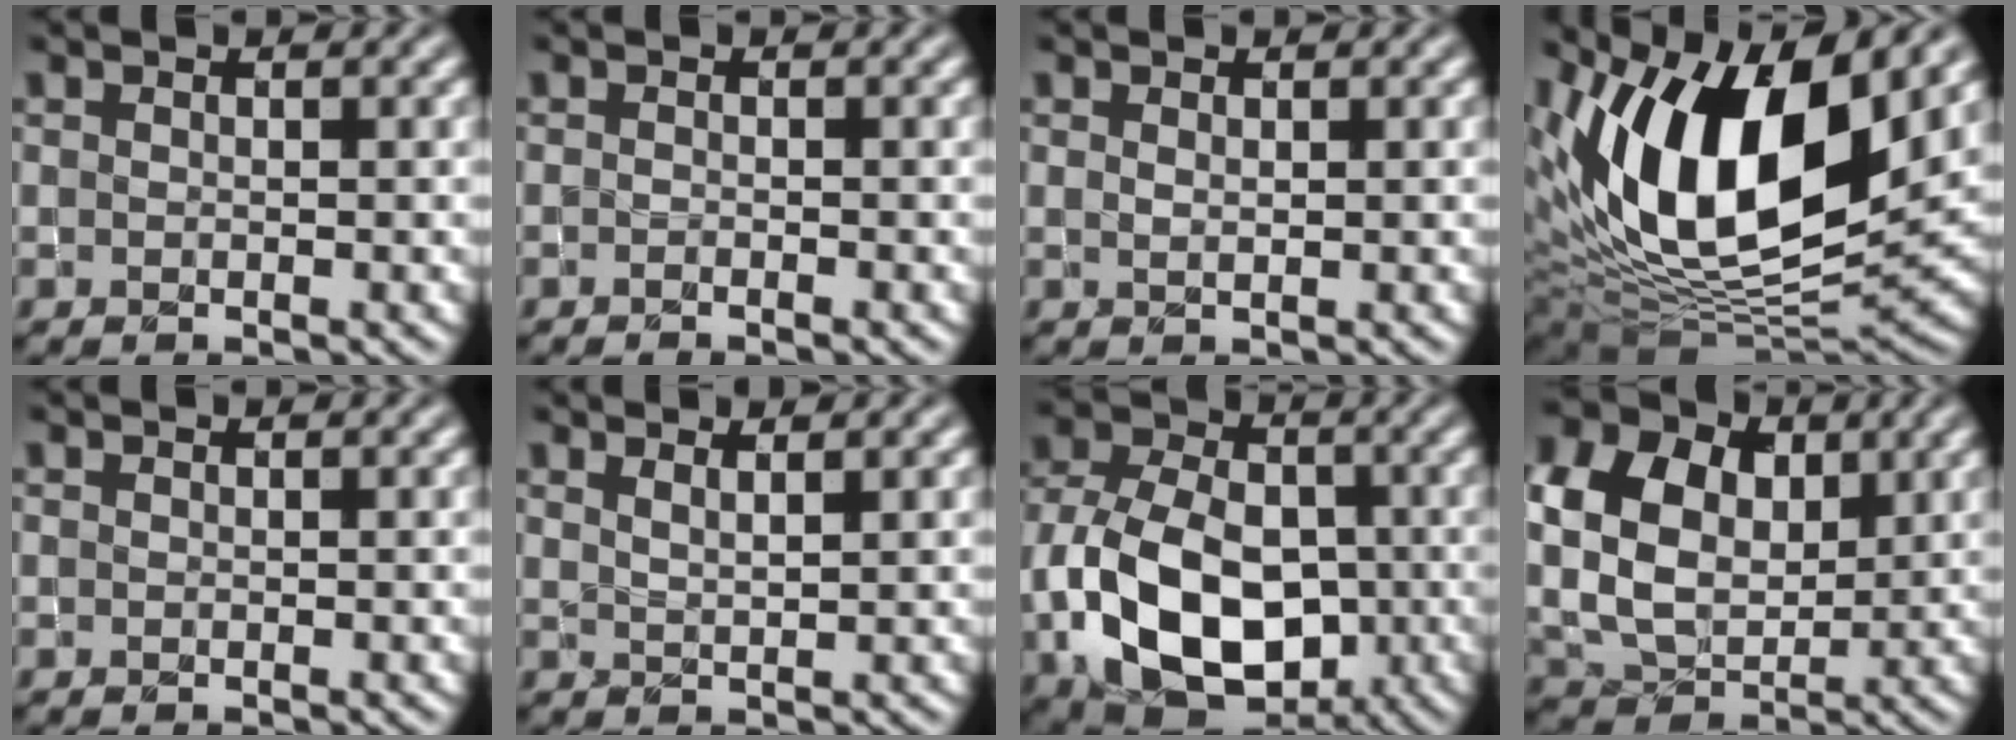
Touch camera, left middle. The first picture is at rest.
{"total": 0.6, "force": [-0.5, 0.0, 0.2], "torque": [-0.004, -0.001, -0.012]}
{"total": 0.6, "force": [0.3, 0.2, 0.4], "torque": [-0.010, 0.000, 0.006]}
{"total": 14.6, "force": [5.4, 6.9, 11.7], "torque": [-0.210, 0.007, 0.092]}
{"total": 0.0}
{"total": 1.7, "force": [1.2, 0.5, 1.0], "torque": [-0.006, 0.005, 0.010]}
{"total": 13.6, "force": [-2.9, 9.5, 9.4], "torque": [-0.196, -0.025, -0.057]}
{"total": 10.8, "force": [2.8, 7.8, 6.9], "torque": [-0.165, 0.028, 0.042]}